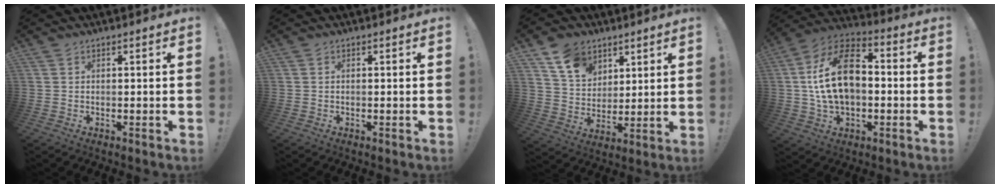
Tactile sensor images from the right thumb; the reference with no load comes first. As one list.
[{"total": 0.0}, {"total": 11.4, "force": [7.2, 8.0, 3.9], "torque": [-0.067, -0.040, 0.141]}, {"total": 19.5, "force": [1.0, 12.6, 14.9], "torque": [-0.251, 0.019, 0.018]}]